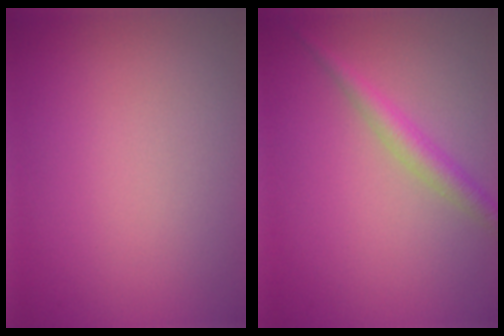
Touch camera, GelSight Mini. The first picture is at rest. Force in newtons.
{"total": 2.3, "press": 2.3, "slide": 0.1}